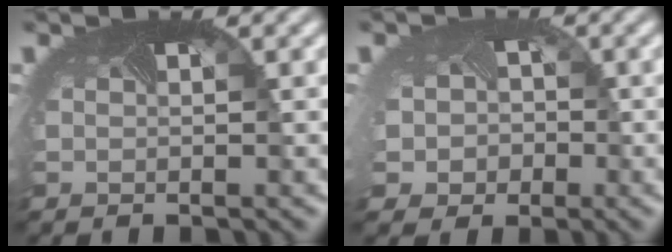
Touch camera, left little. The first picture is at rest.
{"total": 5.0, "force": [-1.2, 4.6, 1.6], "torque": [-0.035, -0.013, -0.031]}